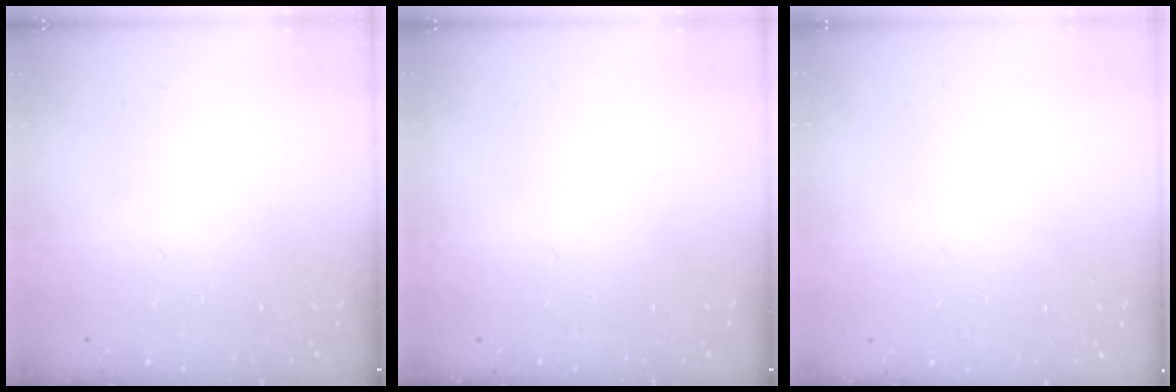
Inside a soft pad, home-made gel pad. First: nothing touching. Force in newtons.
{"total": 0.0}
{"total": 0.0}